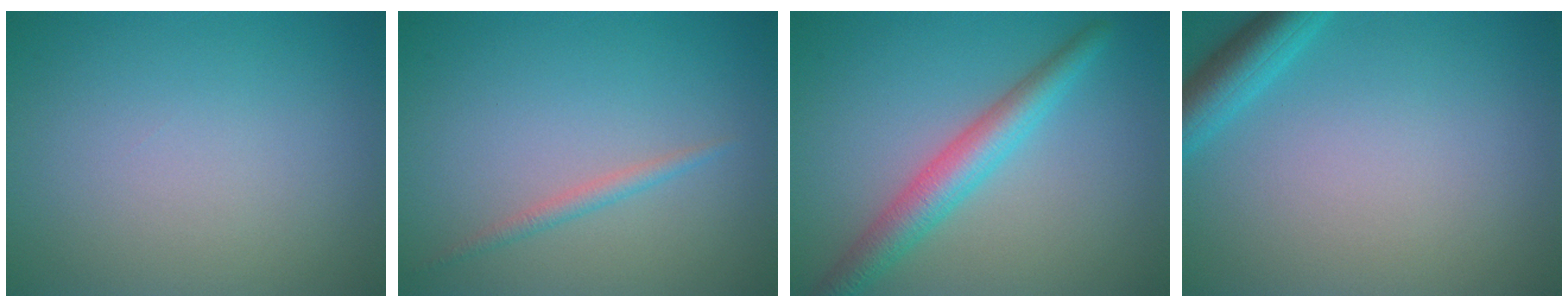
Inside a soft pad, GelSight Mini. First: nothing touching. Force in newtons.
{"total": 1.2, "press": 1.2, "slide": 0.1}
{"total": 4.2, "press": 4.2, "slide": 0.1}
{"total": 3.3, "press": 3.3, "slide": 0.2}